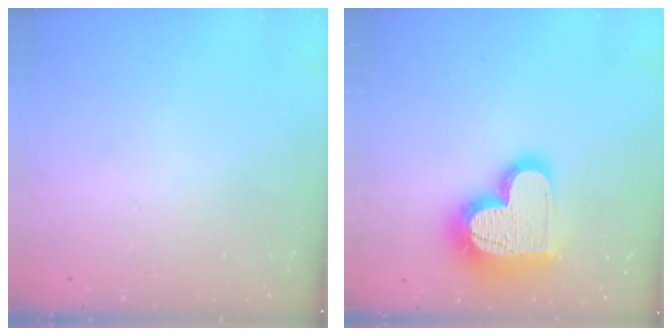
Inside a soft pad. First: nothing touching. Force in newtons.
{"total": 21.0, "press": 21.0, "slide": 1.7}